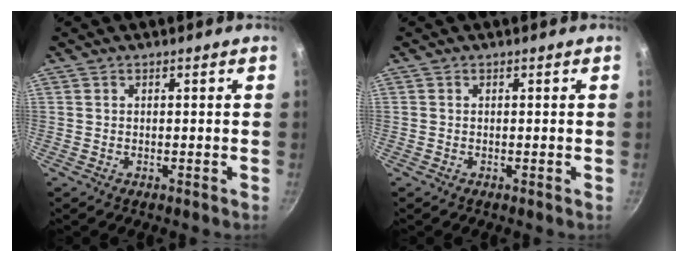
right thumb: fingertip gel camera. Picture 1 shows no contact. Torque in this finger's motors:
{"motor_torque": [-0.33, -0.02, 0.13, -0.04, 0.00]}